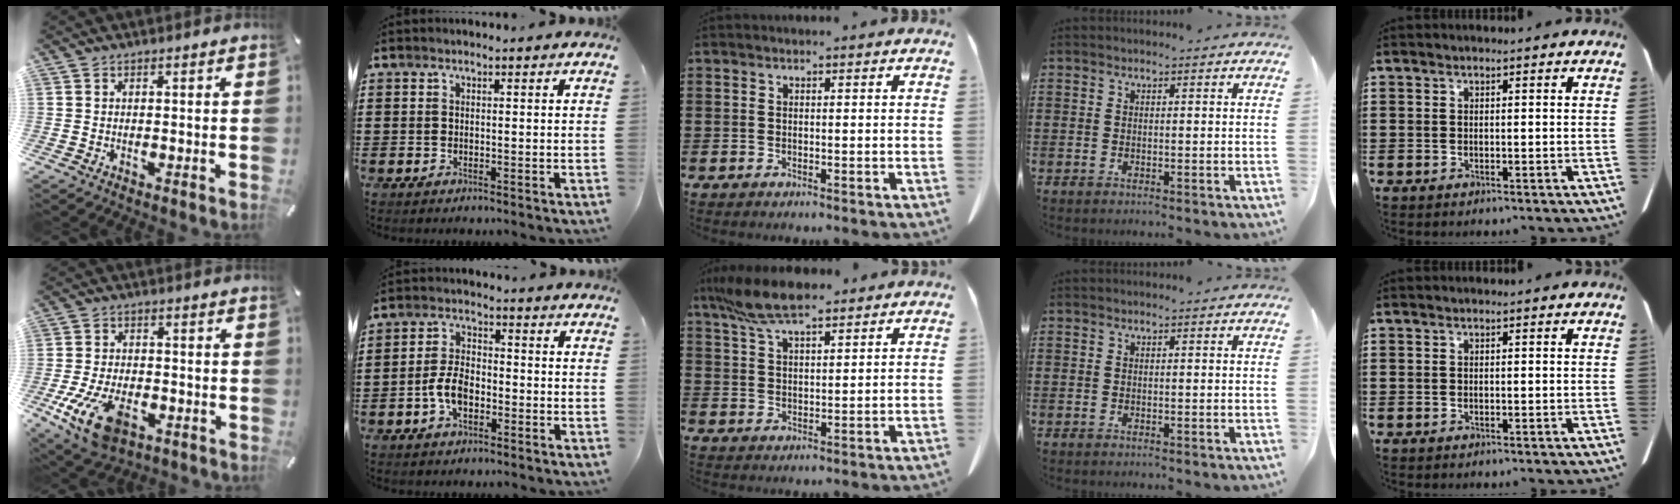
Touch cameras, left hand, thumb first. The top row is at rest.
{"thumb": {"total": 13.2, "force": [-5.7, 7.6, 9.2], "torque": [-0.197, 0.016, -0.098]}, "index": {"total": 5.5, "force": [-1.9, 2.9, 4.2], "torque": [-0.100, 0.001, -0.042]}, "middle": {"total": 8.1, "force": [6.3, 2.0, 4.6], "torque": [-0.107, -0.009, 0.119]}}